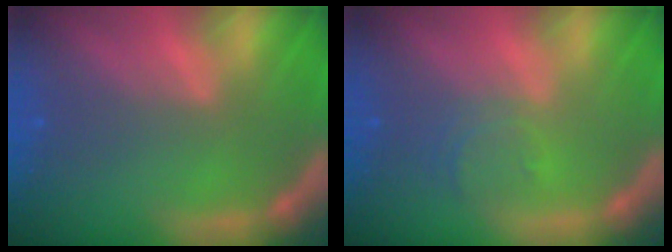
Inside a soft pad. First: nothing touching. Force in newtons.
{"total": 2.4}